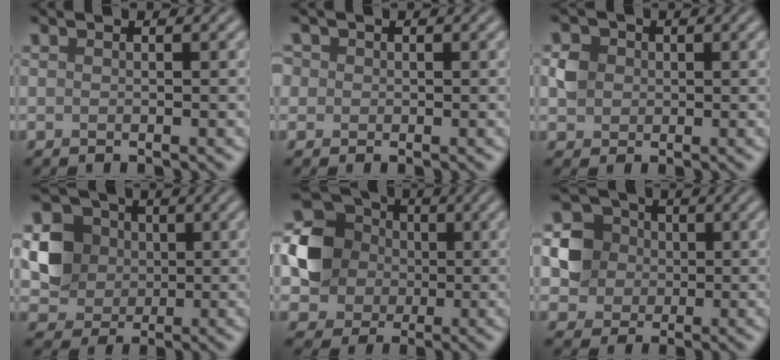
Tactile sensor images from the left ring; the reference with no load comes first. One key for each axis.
{"total": 2.0, "fx": 0.7, "fy": 1.8, "fz": 0.7, "tx": -0.010, "ty": 0.012, "tz": 0.000}
{"total": 2.1, "fx": 0.2, "fy": 2.0, "fz": 0.6, "tx": -0.008, "ty": 0.001, "tz": 0.005}
{"total": 5.0, "fx": 0.4, "fy": 4.5, "fz": 2.0, "tx": -0.036, "ty": 0.003, "tz": 0.004}
{"total": 8.1, "fx": 0.5, "fy": 7.2, "fz": 3.5, "tx": -0.065, "ty": 0.007, "tz": -0.006}
{"total": 4.5, "fx": 0.3, "fy": 4.2, "fz": 1.4, "tx": -0.023, "ty": 0.007, "tz": 0.000}